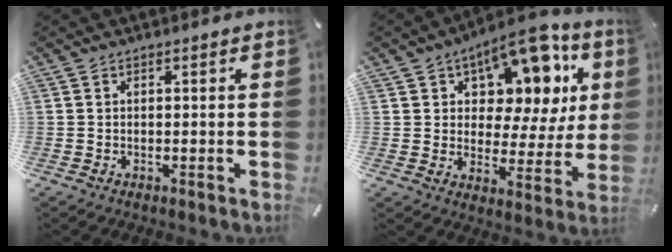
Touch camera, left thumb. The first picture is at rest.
{"total": 13.6, "force": [8.7, 7.6, 7.1], "torque": [-0.098, -0.077, 0.149]}